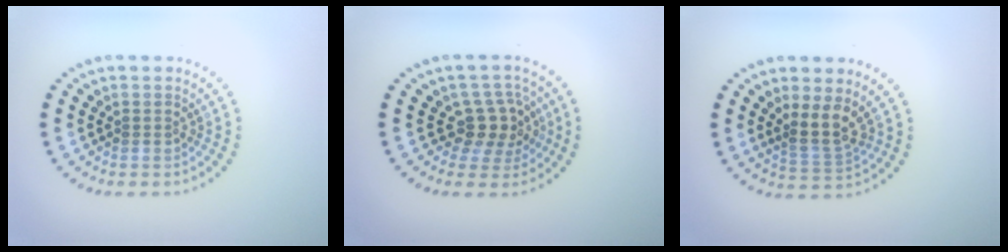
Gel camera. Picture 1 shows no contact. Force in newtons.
{"total": 3.4, "press": 3.0, "slide": 1.7}
{"total": 2.8, "press": 2.2, "slide": 1.7}